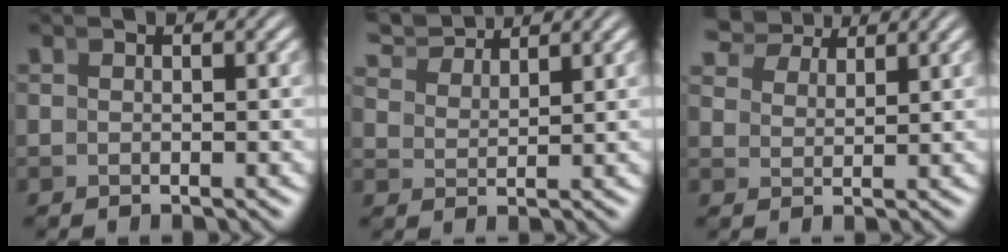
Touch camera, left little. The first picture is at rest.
{"total": 4.7, "force": [4.5, 0.6, 1.3], "torque": [-0.020, 0.020, 0.075]}
{"total": 5.0, "force": [4.7, 1.0, 1.5], "torque": [-0.013, 0.022, 0.074]}